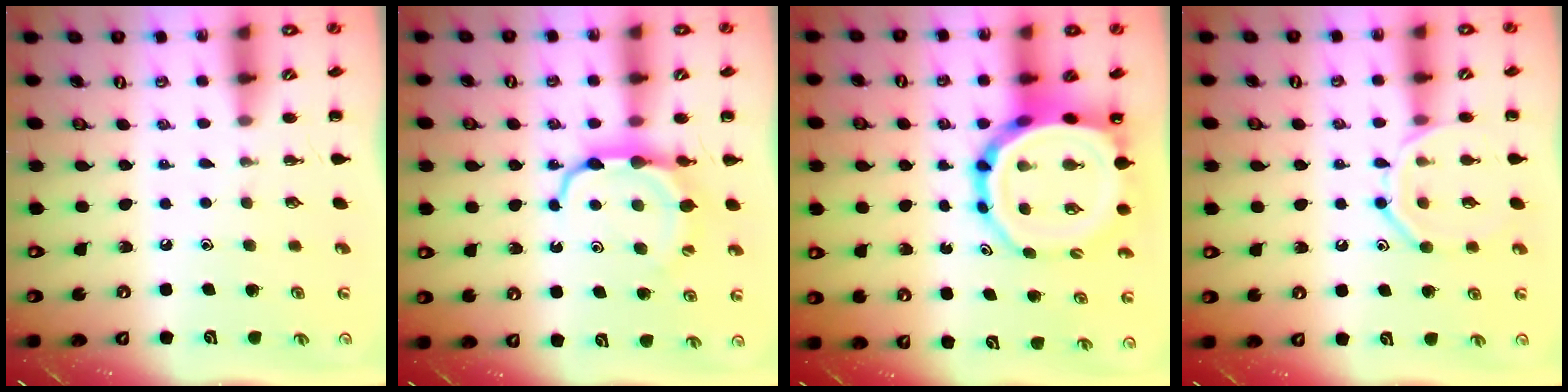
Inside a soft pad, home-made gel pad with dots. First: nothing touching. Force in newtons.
{"total": 8.6, "press": 8.5, "slide": 1.4}
{"total": 14.7, "press": 14.1, "slide": 4.0}
{"total": 12.0, "press": 12.0, "slide": 0.7}